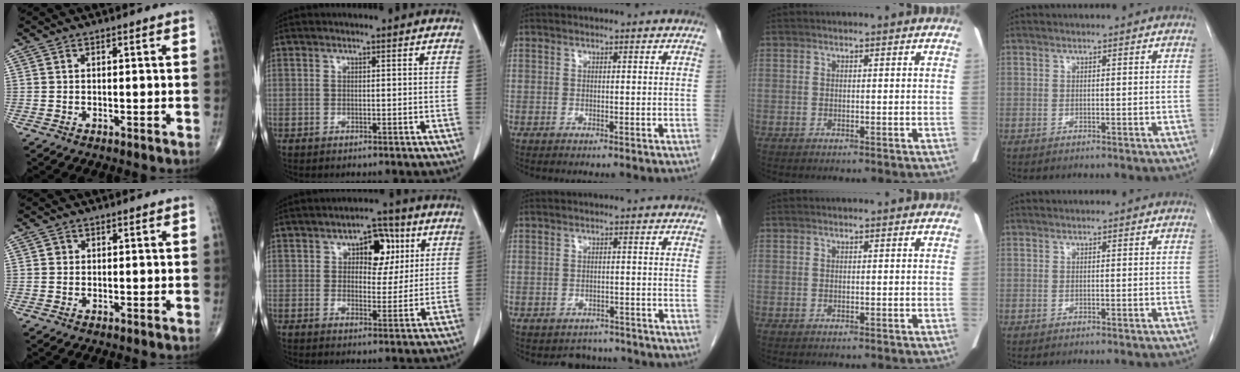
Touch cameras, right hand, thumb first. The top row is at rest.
{"thumb": {"total": 0.8, "force": [0.1, 0.8, 0.1], "torque": [0.003, 0.002, 0.001]}, "index": {"total": 7.2, "force": [2.6, 3.8, 5.6], "torque": [-0.070, 0.018, 0.038]}, "middle": {"total": 3.9, "force": [-3.4, 1.9, -0.4], "torque": [0.008, 0.010, -0.047]}}